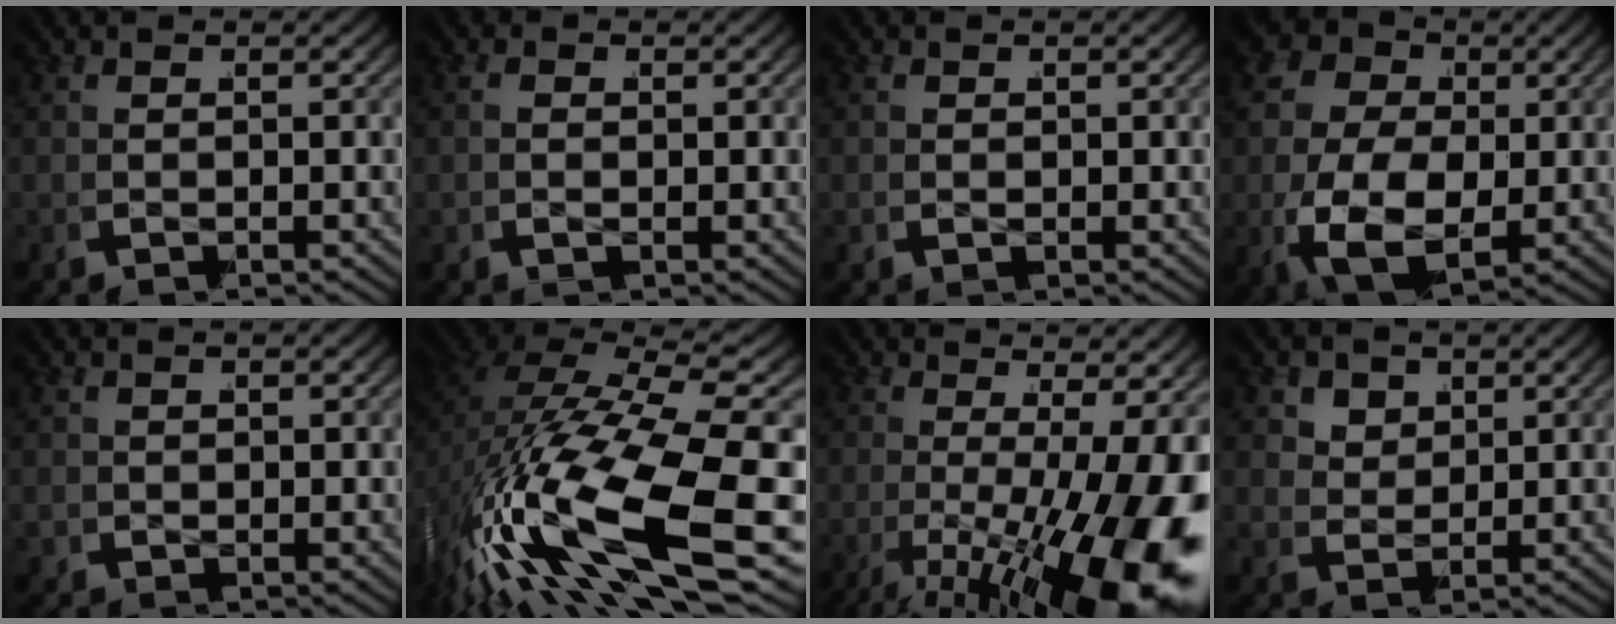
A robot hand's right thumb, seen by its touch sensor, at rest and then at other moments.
{"total": 1.0, "force": [-0.1, 0.7, 0.7], "torque": [-0.005, -0.003, 0.000]}
{"total": 0.5, "force": [0.1, 0.4, 0.2], "torque": [0.002, -0.005, 0.004]}
{"total": 17.1, "force": [-1.3, 13.4, 10.5], "torque": [-0.222, -0.058, -0.008]}
{"total": 0.7, "force": [0.0, 0.7, 0.2], "torque": [0.006, -0.007, 0.005]}
{"total": 16.4, "force": [-2.3, 8.8, 13.6], "torque": [-0.296, -0.046, -0.013]}
{"total": 15.7, "force": [-3.7, 7.9, 13.0], "torque": [-0.213, -0.039, -0.038]}
{"total": 2.8, "force": [1.3, 2.2, 1.2], "torque": [-0.029, -0.016, 0.029]}